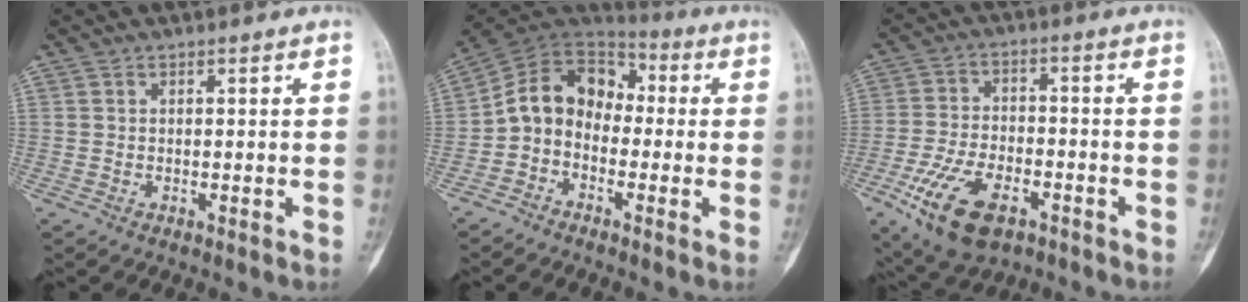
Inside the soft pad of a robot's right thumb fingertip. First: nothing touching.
{"total": 11.6, "force": [-1.6, 9.2, 6.9], "torque": [-0.095, 0.060, -0.047]}
{"total": 14.0, "force": [-6.9, 7.3, 9.8], "torque": [-0.186, 0.015, -0.117]}